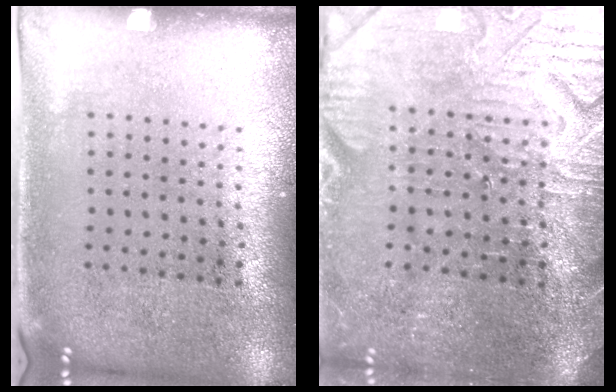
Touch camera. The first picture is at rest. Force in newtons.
{"total": 3.9, "press": 3.8, "slide": 1.1}